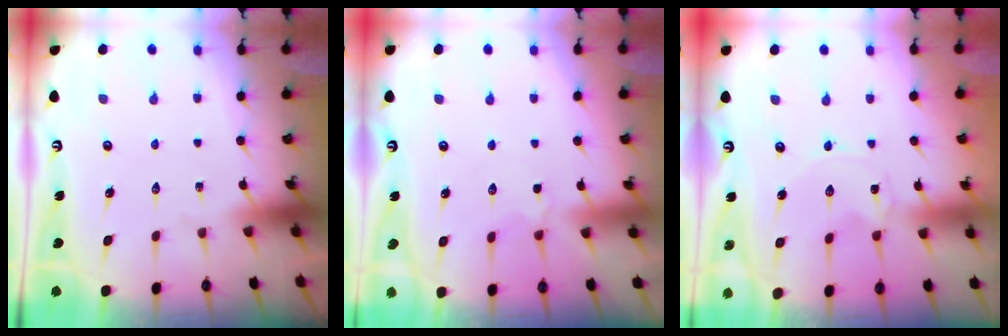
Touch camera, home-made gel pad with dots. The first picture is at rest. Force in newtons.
{"total": 2.7, "press": 2.6, "slide": 0.6}
{"total": 0.0}